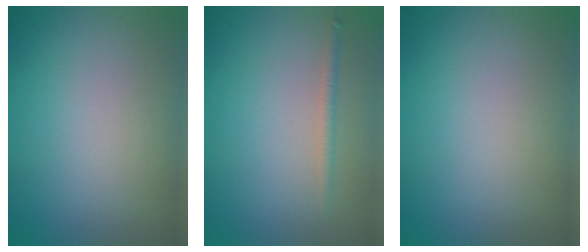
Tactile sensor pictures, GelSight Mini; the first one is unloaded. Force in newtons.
{"total": 1.1, "press": 1.1, "slide": 0.0}
{"total": 0.0}